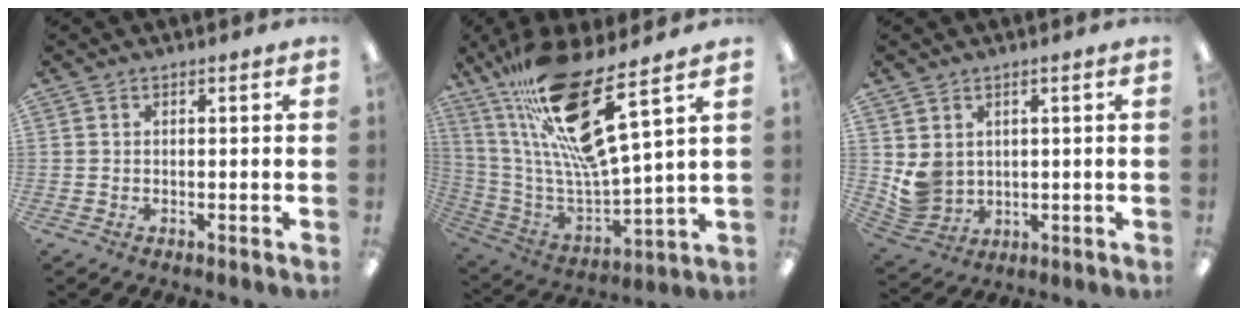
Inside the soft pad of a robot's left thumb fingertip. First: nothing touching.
{"total": 24.1, "force": [14.6, 5.6, 18.3], "torque": [-0.352, -0.089, 0.241]}
{"total": 5.5, "force": [2.0, 4.9, 1.7], "torque": [-0.043, -0.006, 0.044]}